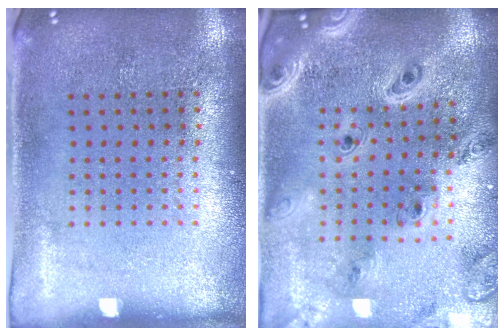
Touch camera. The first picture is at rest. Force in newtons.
{"total": 2.6, "press": 2.3, "slide": 1.2}